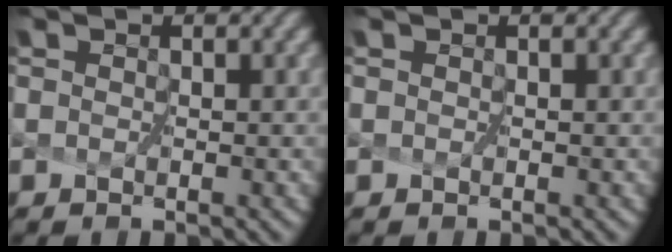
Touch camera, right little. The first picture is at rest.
{"total": 0.0}